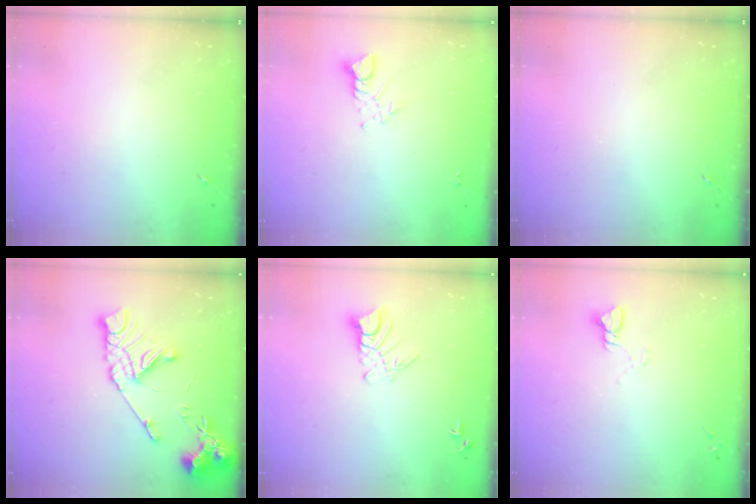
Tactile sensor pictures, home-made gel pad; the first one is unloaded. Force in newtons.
{"total": 3.8, "press": 3.7, "slide": 0.3}
{"total": 0.0}
{"total": 16.4, "press": 16.3, "slide": 1.9}
{"total": 7.6, "press": 7.5, "slide": 0.7}
{"total": 3.8, "press": 3.8, "slide": 0.5}